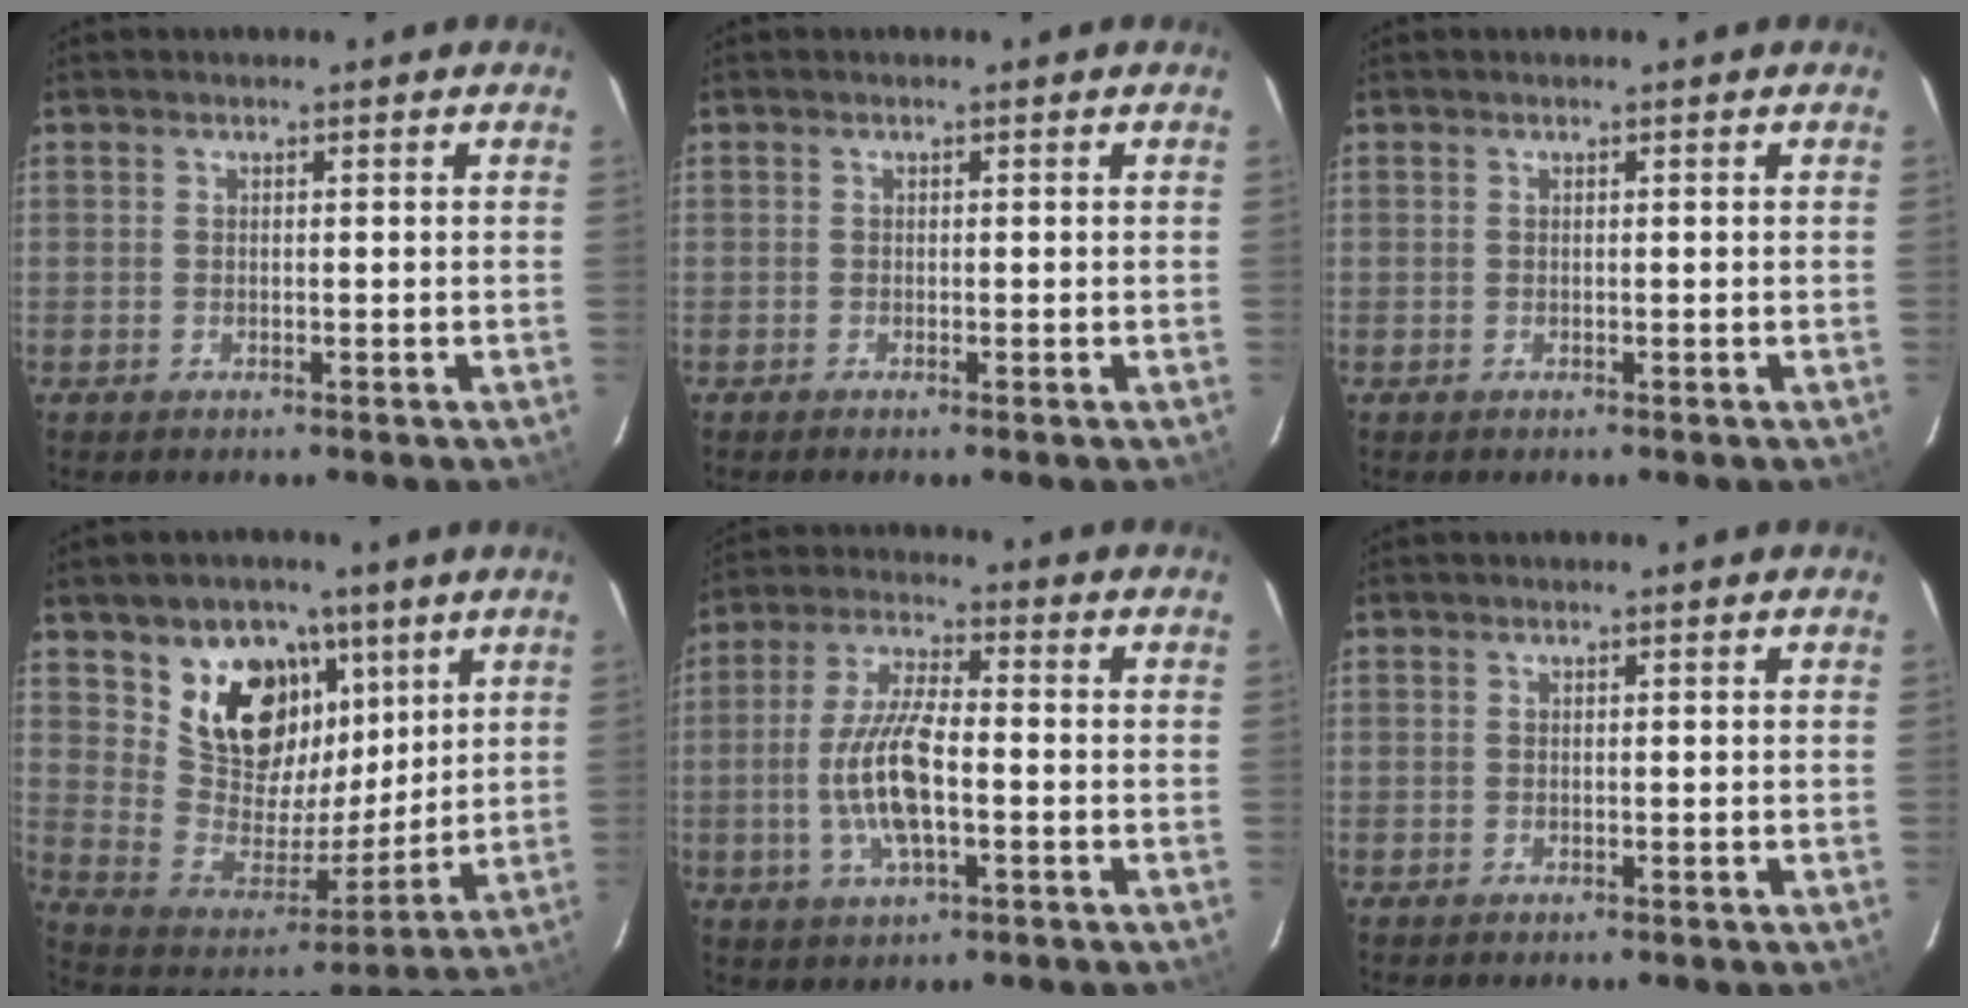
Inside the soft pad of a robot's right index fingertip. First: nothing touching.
{"total": 0.0}
{"total": 0.0}
{"total": 16.3, "force": [8.8, 12.0, 6.7], "torque": [-0.138, 0.009, 0.170]}
{"total": 11.2, "force": [-2.3, 3.5, 10.4], "torque": [-0.212, 0.001, -0.044]}
{"total": 0.0}